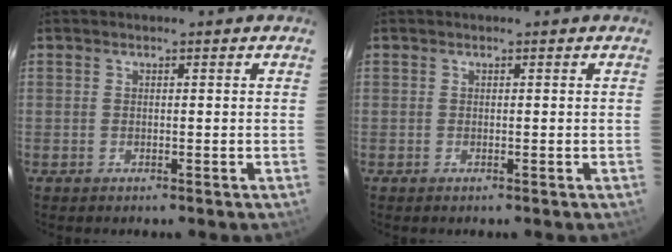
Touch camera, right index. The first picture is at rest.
{"total": 0.0}